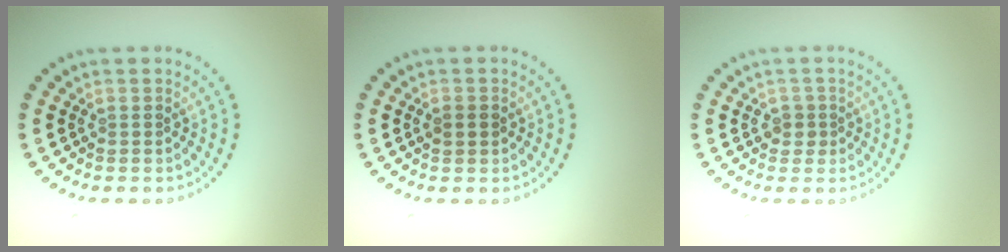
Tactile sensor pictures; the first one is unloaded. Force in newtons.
{"total": 1.5, "press": 1.5, "slide": 0.1}
{"total": 1.4, "press": 1.2, "slide": 0.7}